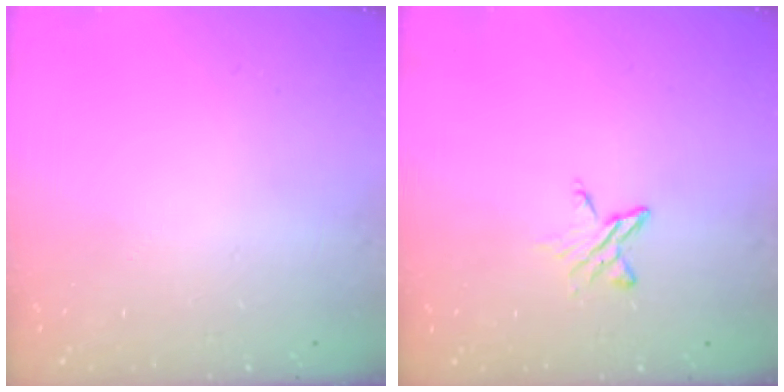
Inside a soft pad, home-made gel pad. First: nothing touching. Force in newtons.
{"total": 4.8, "press": 4.8, "slide": 0.5}